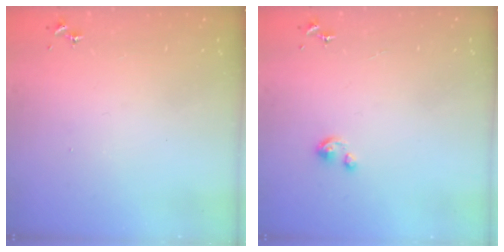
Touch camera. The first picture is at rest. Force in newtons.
{"total": 2.3, "press": 2.3, "slide": 0.3}